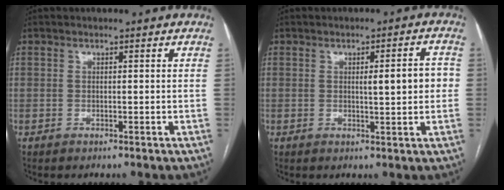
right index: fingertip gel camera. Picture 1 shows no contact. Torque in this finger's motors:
{"motor_torque": [0.78, 0.27, 0.34, 0.07]}